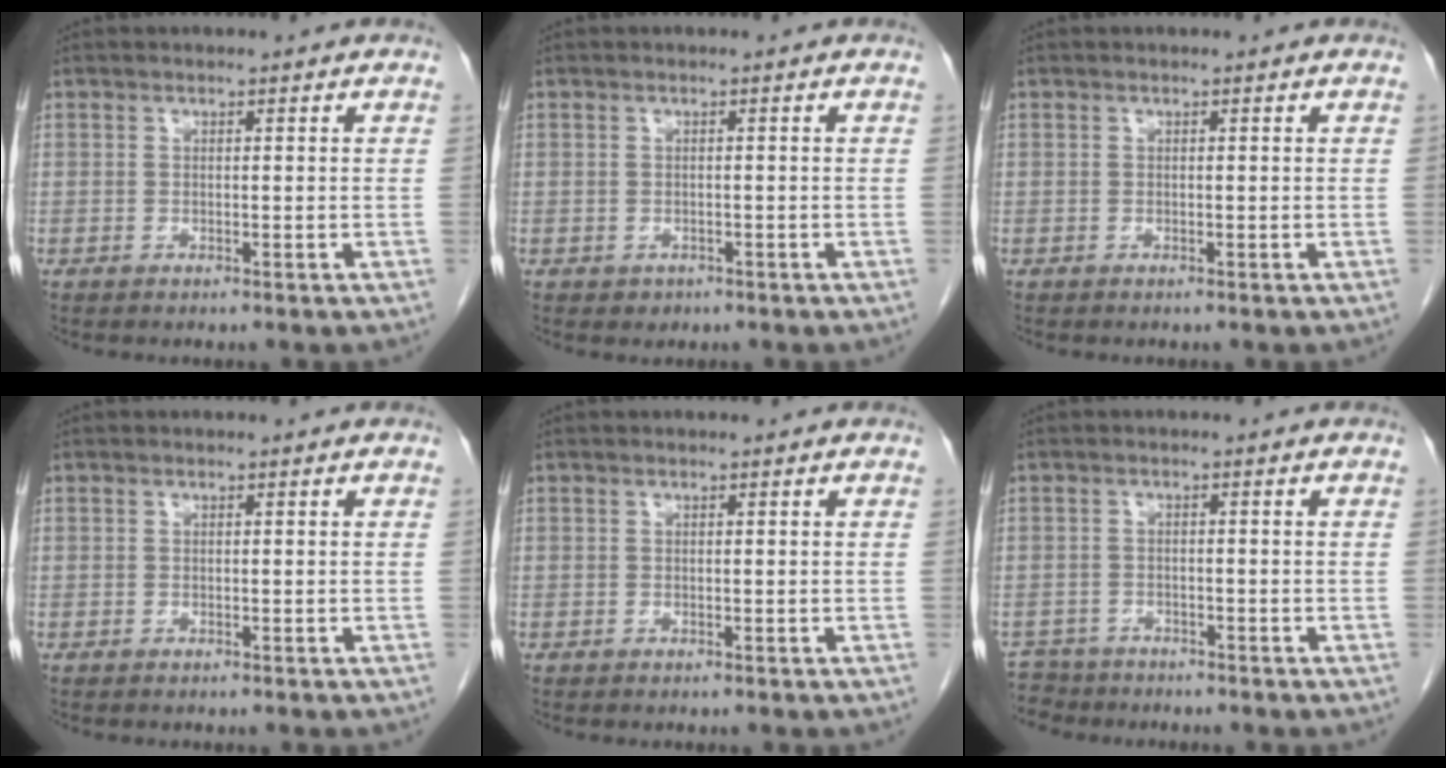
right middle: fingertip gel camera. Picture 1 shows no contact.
{"total": 1.1, "force": [-0.6, 0.9, 0.2], "torque": [-0.005, 0.002, -0.003]}
{"total": 0.0}
{"total": 0.0}
{"total": 0.0}
{"total": 4.4, "force": [-4.0, 1.8, -0.7], "torque": [0.013, -0.006, -0.073]}